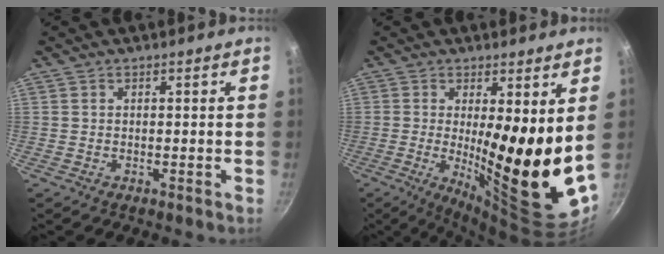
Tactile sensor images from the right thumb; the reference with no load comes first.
{"total": 16.9, "force": [1.4, 3.6, 16.4], "torque": [-0.237, -0.045, 0.027]}